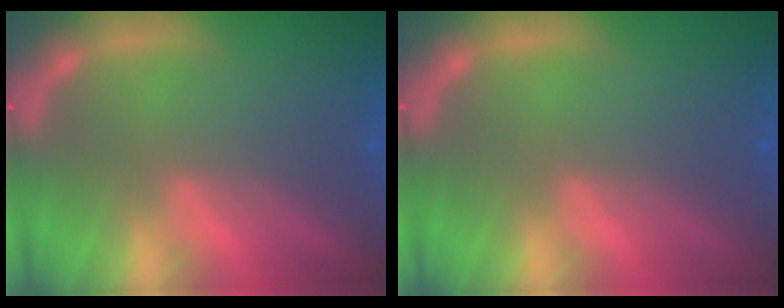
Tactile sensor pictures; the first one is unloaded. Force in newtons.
{"total": 0.0}